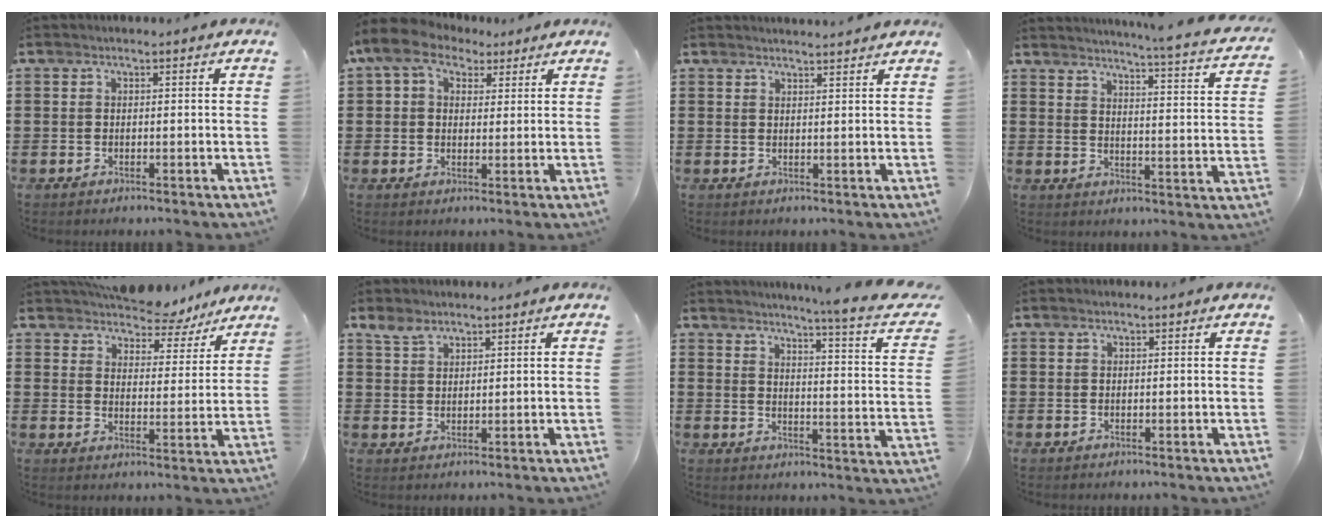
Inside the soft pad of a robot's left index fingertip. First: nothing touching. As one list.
[{"total": 6.9, "force": [4.1, 4.3, 3.3], "torque": [-0.088, 0.009, 0.077]}, {"total": 1.7, "force": [1.7, -0.1, 0.1], "torque": [-0.006, -0.002, 0.033]}, {"total": 4.0, "force": [3.6, -0.7, 1.5], "torque": [-0.042, -0.037, 0.053]}, {"total": 5.7, "force": [5.4, 1.6, 0.3], "torque": [-0.028, -0.029, 0.095]}, {"total": 3.1, "force": [2.4, 1.7, 1.1], "torque": [-0.030, 0.005, 0.046]}, {"total": 5.2, "force": [4.3, -1.0, 2.8], "torque": [-0.060, -0.044, 0.061]}, {"total": 0.0}]